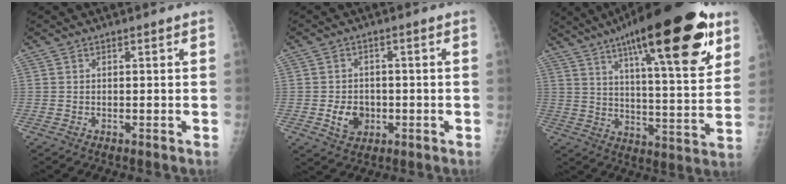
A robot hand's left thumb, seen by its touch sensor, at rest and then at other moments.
{"total": 5.7, "force": [-1.5, 4.5, 3.2], "torque": [-0.035, 0.006, -0.019]}
{"total": 27.7, "force": [15.3, 7.2, 21.9], "torque": [-0.313, -0.035, 0.231]}